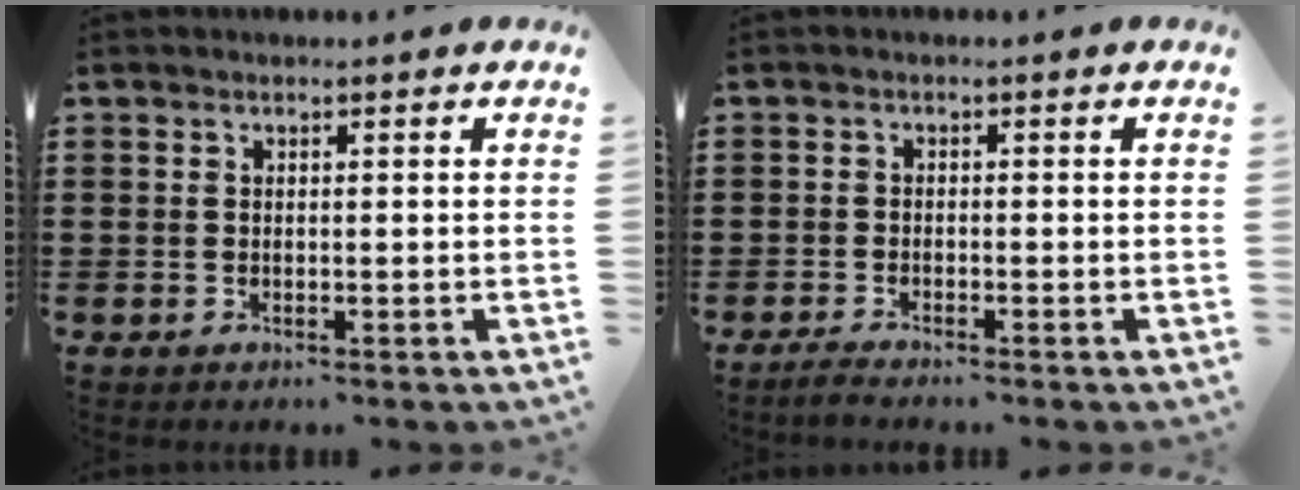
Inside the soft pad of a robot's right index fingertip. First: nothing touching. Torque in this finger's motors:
{"motor_torque": [-0.19, 0.21, 0.09, 0.00]}